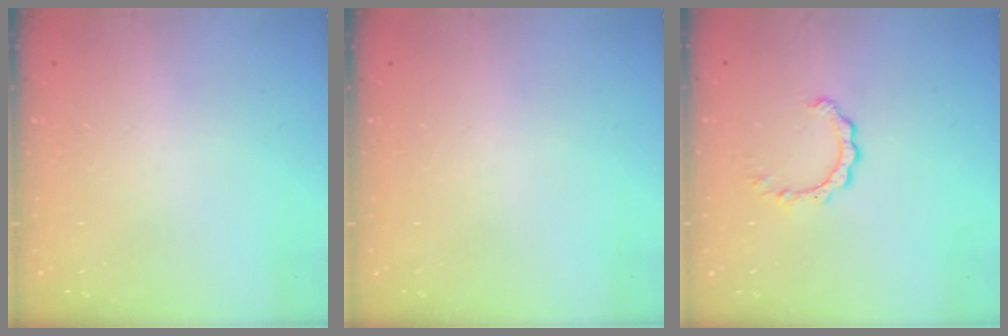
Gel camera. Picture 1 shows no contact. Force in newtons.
{"total": 0.0}
{"total": 3.9, "press": 3.8, "slide": 0.2}